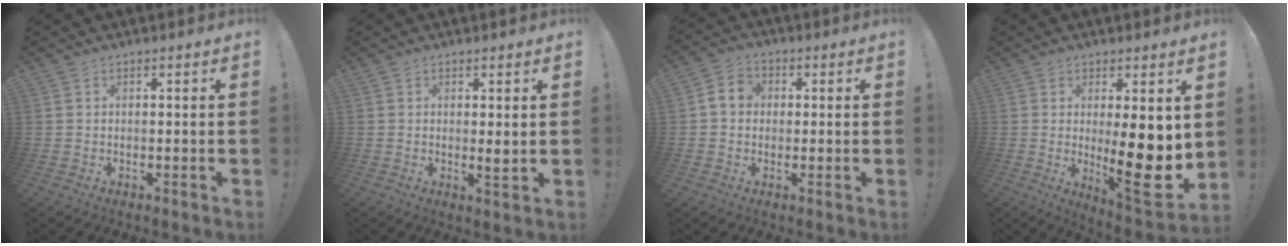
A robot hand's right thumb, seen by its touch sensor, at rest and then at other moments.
{"total": 2.4, "force": [0.7, 0.2, 2.2], "torque": [-0.018, -0.015, 0.008]}
{"total": 5.8, "force": [0.4, 5.0, 2.9], "torque": [-0.041, 0.015, 0.009]}
{"total": 14.7, "force": [0.4, 3.5, 14.2], "torque": [-0.184, -0.037, 0.018]}